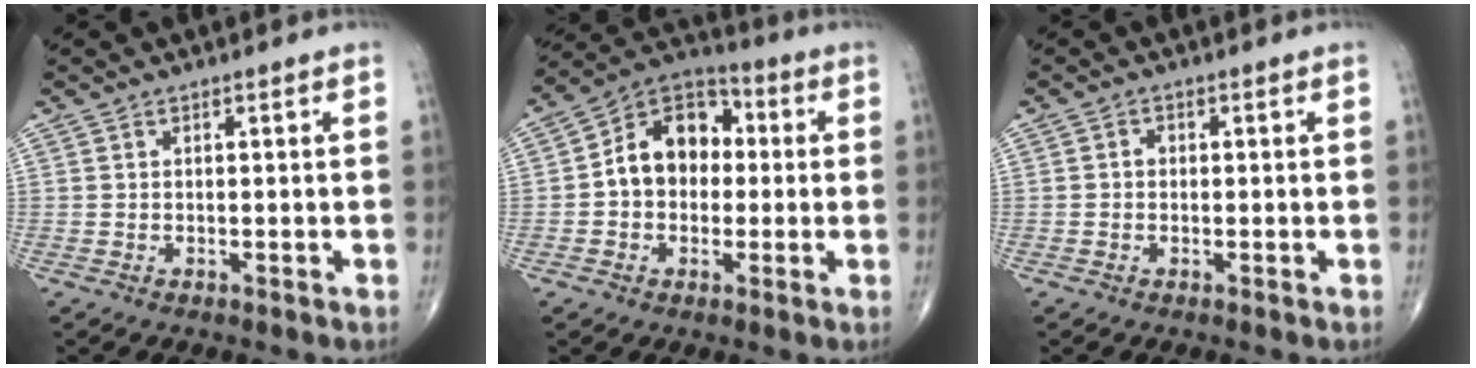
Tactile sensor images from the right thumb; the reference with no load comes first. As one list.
[{"total": 12.7, "force": [0.5, 9.6, 8.4], "torque": [-0.102, 0.033, -0.006]}, {"total": 1.2, "force": [-0.1, 1.0, 0.6], "torque": [-0.004, 0.004, -0.006]}]